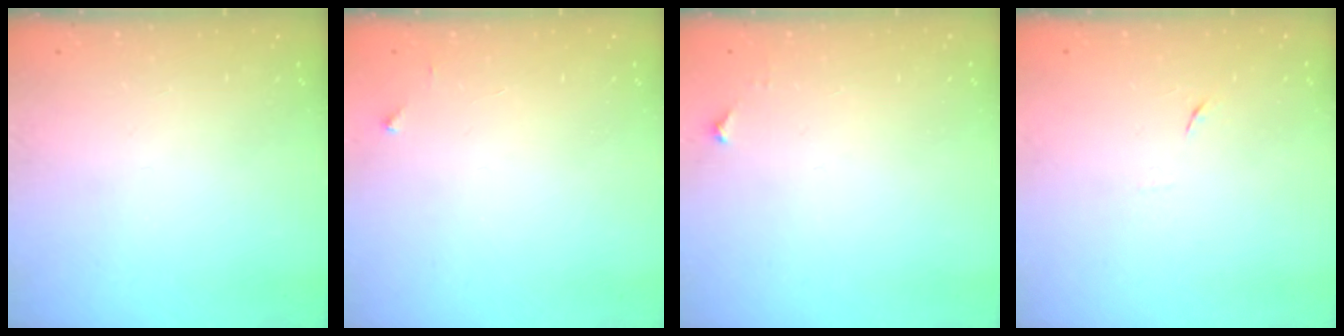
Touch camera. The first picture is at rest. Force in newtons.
{"total": 2.0, "press": 2.0, "slide": 0.2}
{"total": 3.4, "press": 3.4, "slide": 0.4}
{"total": 5.2, "press": 5.1, "slide": 0.7}